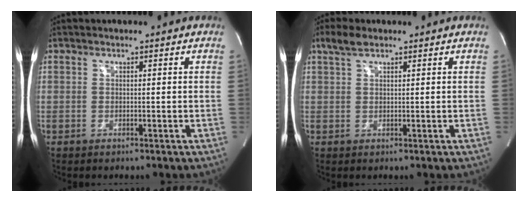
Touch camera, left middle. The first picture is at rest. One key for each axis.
{"total": 3.0, "fx": 2.2, "fy": 1.0, "fz": 1.9, "tx": -0.046, "ty": 0.015, "tz": 0.046}